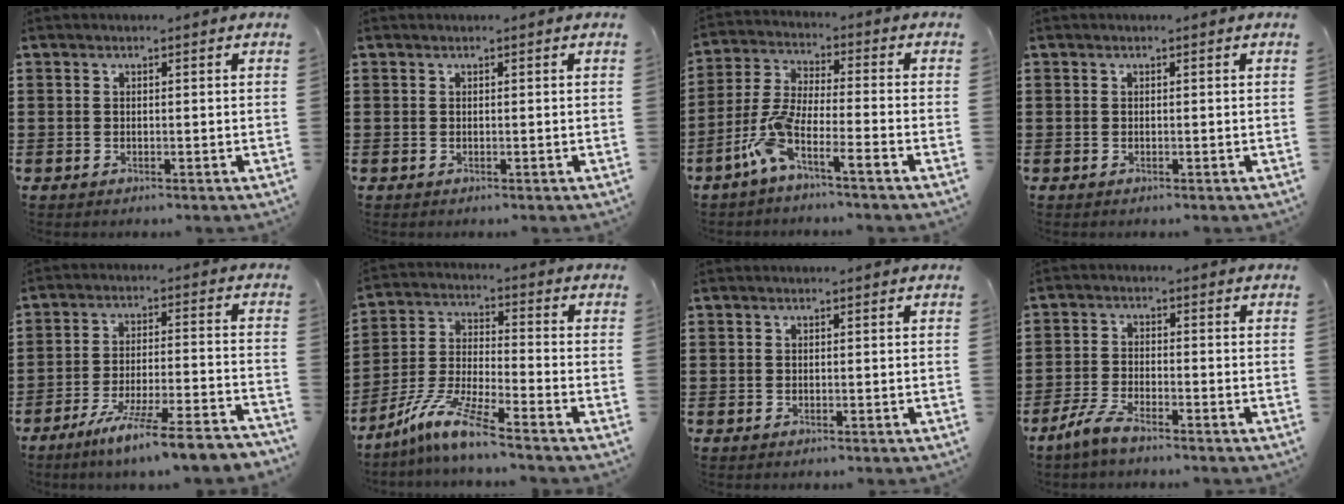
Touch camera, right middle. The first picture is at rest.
{"total": 0.0}
{"total": 7.1, "force": [-5.0, 0.8, 5.0], "torque": [-0.134, -0.015, -0.106]}
{"total": 0.0}
{"total": 8.2, "force": [-7.0, -0.6, 4.2], "torque": [-0.074, -0.004, -0.133]}
{"total": 9.2, "force": [-7.4, 0.1, 5.5], "torque": [-0.123, -0.008, -0.152]}
{"total": 0.0}
{"total": 3.9, "force": [-3.2, 0.6, 2.2], "torque": [-0.064, -0.003, -0.070]}